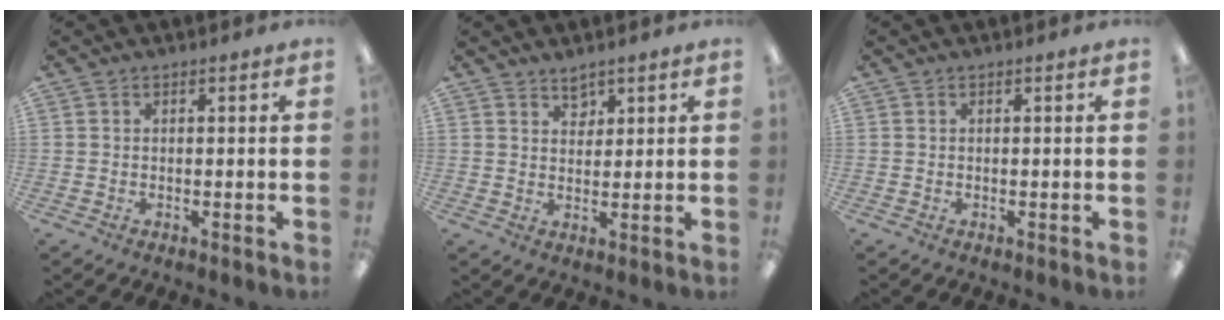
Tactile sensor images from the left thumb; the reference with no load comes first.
{"total": 3.3, "force": [2.8, 1.7, 0.7], "torque": [-0.001, -0.016, 0.050]}
{"total": 0.0}